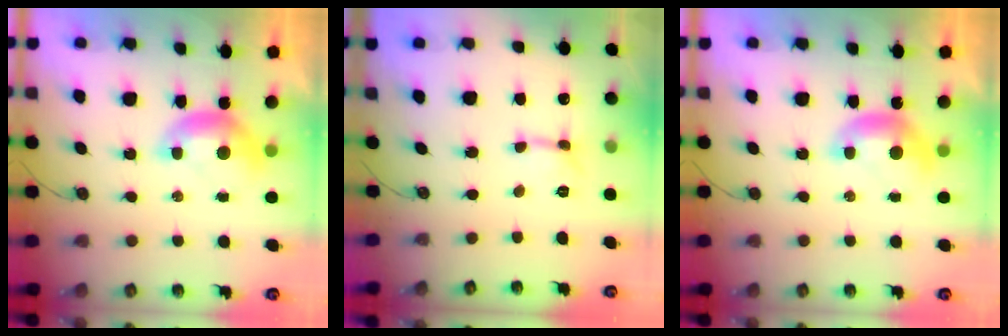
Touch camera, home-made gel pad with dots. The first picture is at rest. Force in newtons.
{"total": 1.0, "press": 0.9, "slide": 0.4}
{"total": 0.0}